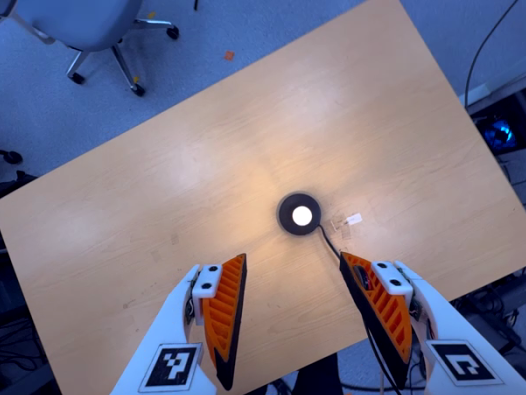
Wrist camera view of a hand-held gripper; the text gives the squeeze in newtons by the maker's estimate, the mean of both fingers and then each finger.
{"total": 0.0}